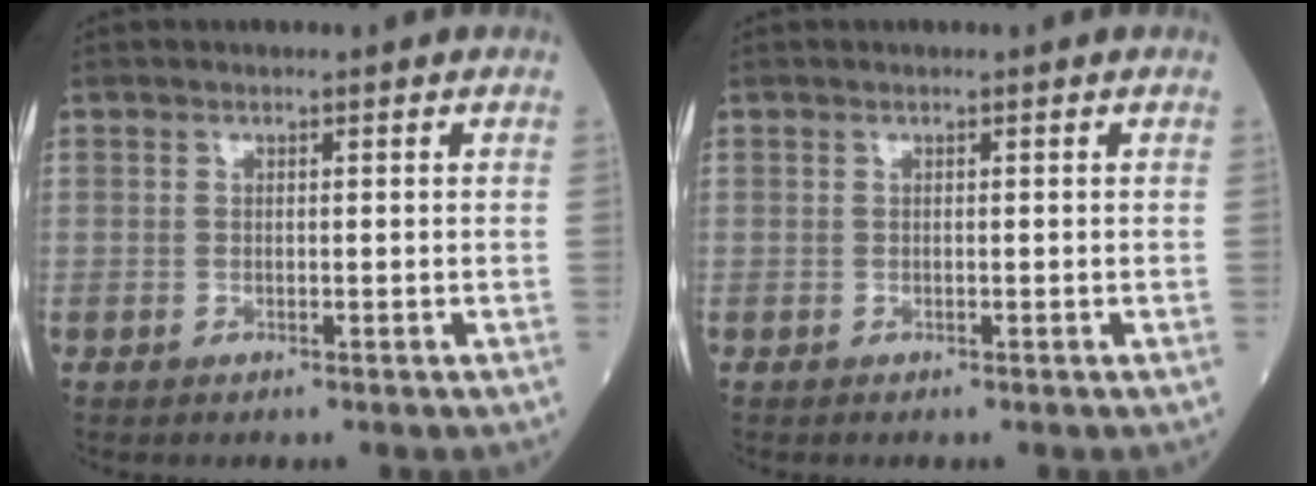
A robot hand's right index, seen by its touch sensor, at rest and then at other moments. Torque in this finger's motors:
{"motor_torque": [0.01, 0.00, 0.01, 0.00]}